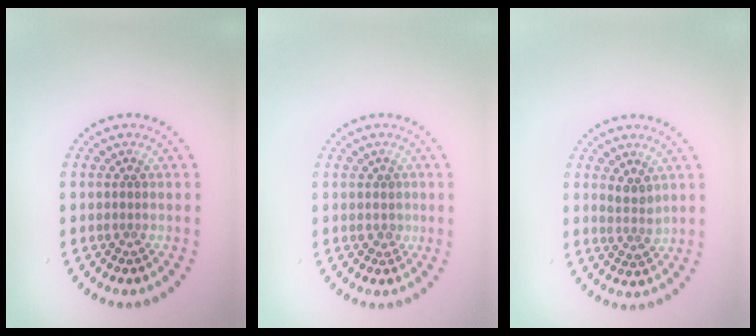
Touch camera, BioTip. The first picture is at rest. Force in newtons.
{"total": 0.7, "press": 0.5, "slide": 0.5}
{"total": 1.7, "press": 1.4, "slide": 0.8}